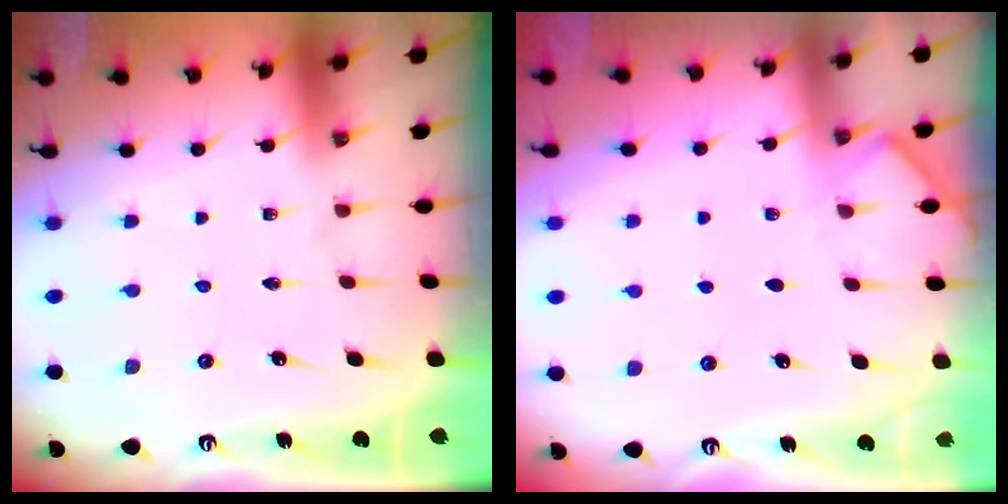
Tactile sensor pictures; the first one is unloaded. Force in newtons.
{"total": 4.6, "press": 4.6, "slide": 0.5}